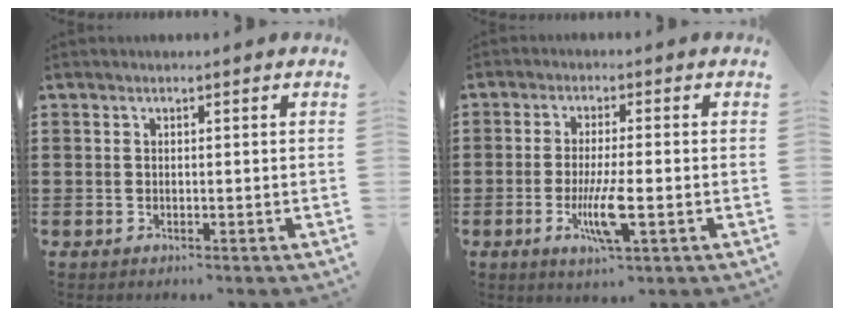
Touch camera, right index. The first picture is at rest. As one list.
[{"total": 6.8, "force": [-2.1, 1.1, 6.3], "torque": [-0.124, -0.013, -0.038]}]